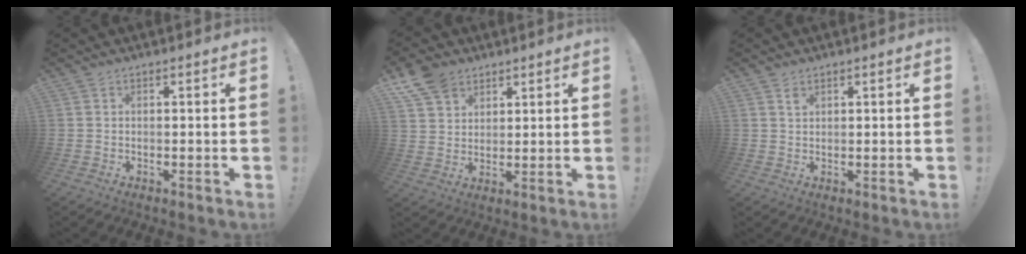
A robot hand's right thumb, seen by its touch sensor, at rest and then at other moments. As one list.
[{"total": 8.8, "force": [5.8, 6.0, 2.8], "torque": [-0.052, -0.029, 0.116]}, {"total": 1.2, "force": [0.8, 0.6, 0.6], "torque": [-0.003, -0.004, 0.014]}]